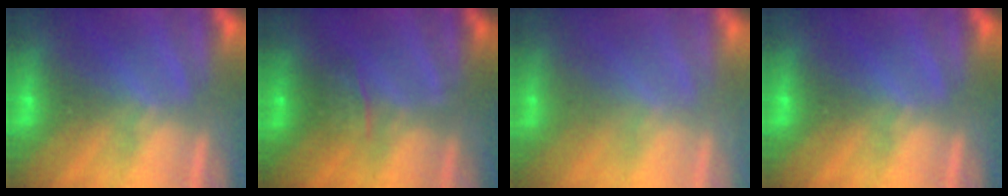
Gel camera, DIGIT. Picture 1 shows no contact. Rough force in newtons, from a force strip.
{"total": 2.6}
{"total": 2.1}
{"total": 0.0}